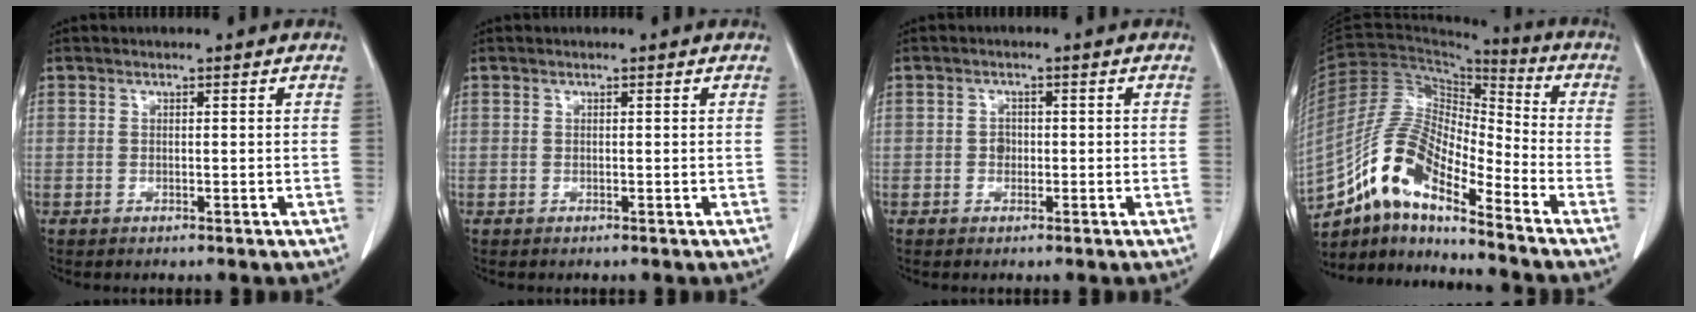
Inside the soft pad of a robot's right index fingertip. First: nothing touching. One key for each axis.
{"total": 0.0}
{"total": 1.5, "fx": -0.2, "fy": 1.3, "fz": 0.8, "tx": -0.011, "ty": 0.004, "tz": -0.003}
{"total": 13.1, "fx": -9.2, "fy": 3.4, "fz": 8.6, "tx": -0.174, "ty": 0.025, "tz": -0.168}